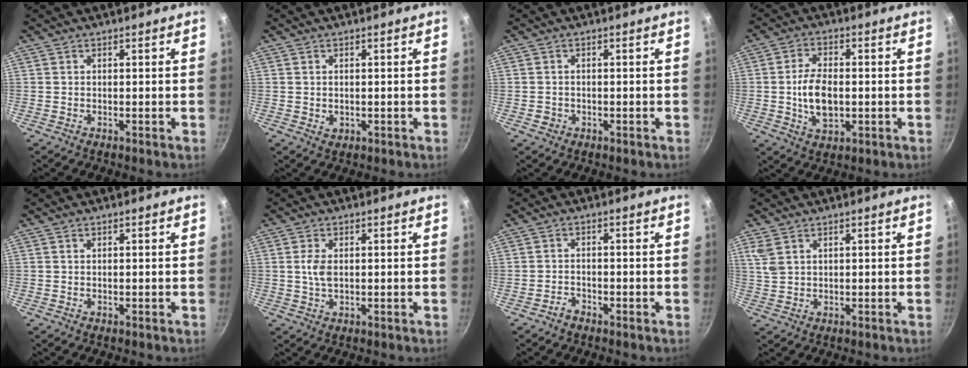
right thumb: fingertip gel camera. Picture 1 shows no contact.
{"total": 1.2, "force": [0.1, 0.9, 0.8], "torque": [-0.011, -0.002, 0.005]}
{"total": 1.6, "force": [-0.6, 1.4, 0.6], "torque": [-0.009, 0.004, -0.005]}
{"total": 8.8, "force": [-0.7, 5.1, 7.2], "torque": [-0.124, 0.006, -0.011]}
{"total": 0.0}
{"total": 3.4, "force": [0.5, 1.9, 2.8], "torque": [-0.055, -0.001, 0.009]}
{"total": 1.8, "force": [-1.5, 0.8, 0.5], "torque": [-0.005, 0.019, -0.026]}
{"total": 3.8, "force": [2.0, 2.4, 2.2], "torque": [-0.040, -0.007, 0.046]}